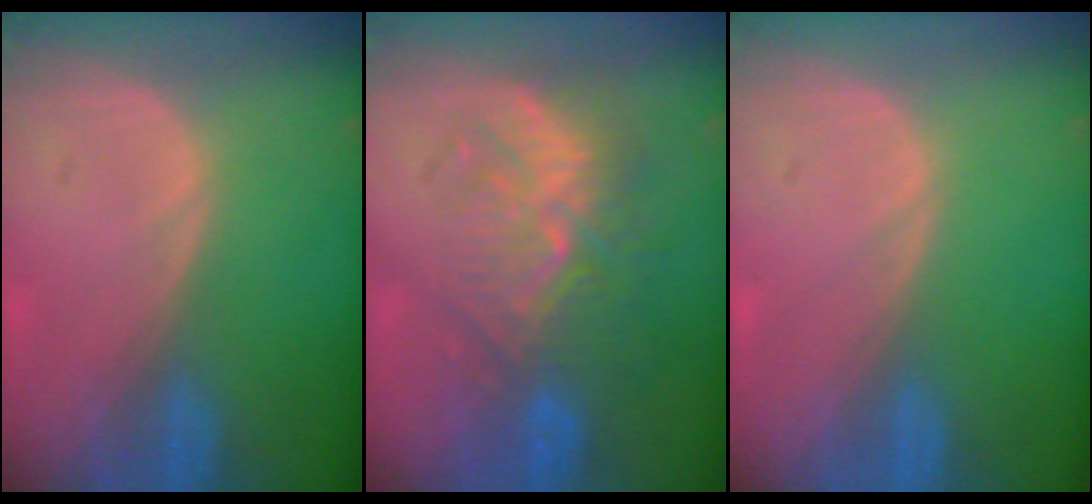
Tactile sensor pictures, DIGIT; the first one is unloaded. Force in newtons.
{"total": 9.1, "press": 8.8, "slide": 2.3}
{"total": 0.0}